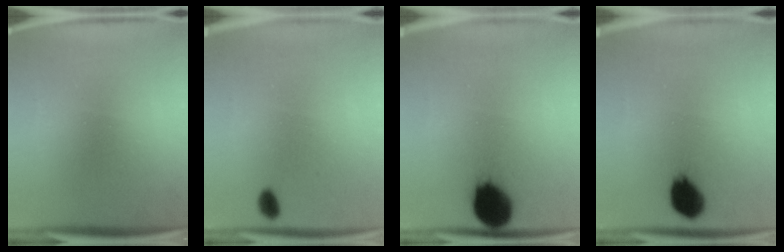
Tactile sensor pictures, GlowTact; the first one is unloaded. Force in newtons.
{"total": 1.7}
{"total": 11.2}
{"total": 7.5}